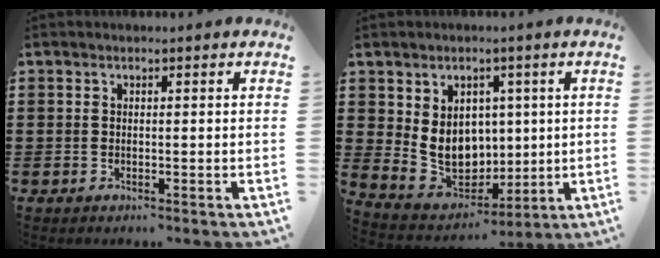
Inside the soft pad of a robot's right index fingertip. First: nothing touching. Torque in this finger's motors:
{"motor_torque": [0.96, 1.14, 0.26, 0.11]}